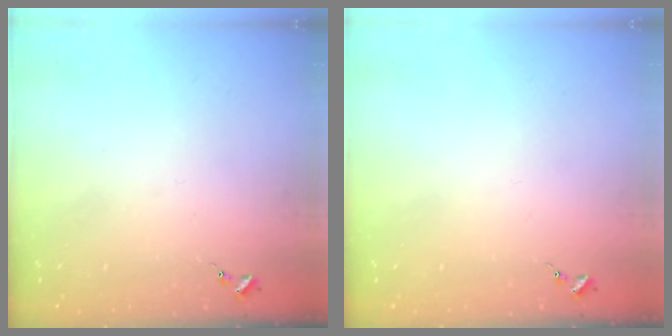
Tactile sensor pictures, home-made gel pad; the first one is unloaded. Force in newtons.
{"total": 0.0}